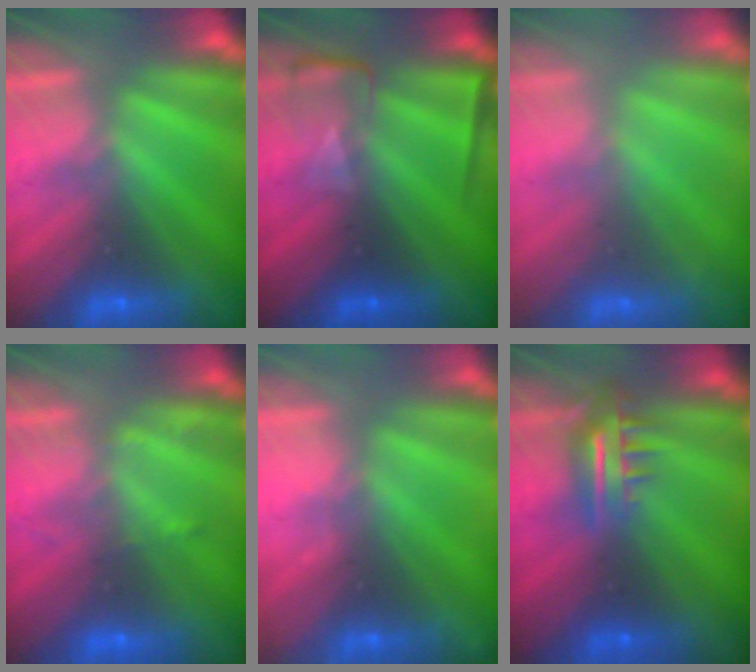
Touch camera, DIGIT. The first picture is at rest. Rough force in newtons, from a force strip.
{"total": 2.2}
{"total": 2.2}
{"total": 2.3}
{"total": 2.3}
{"total": 8.1}